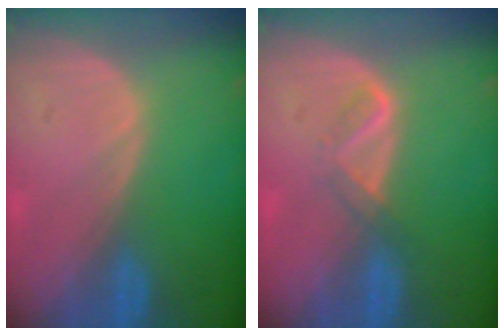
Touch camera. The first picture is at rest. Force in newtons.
{"total": 2.4, "press": 2.4, "slide": 0.7}